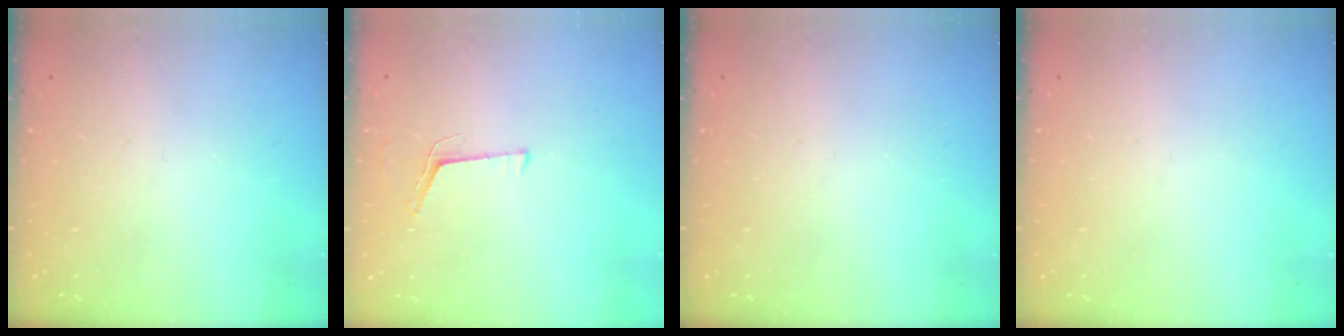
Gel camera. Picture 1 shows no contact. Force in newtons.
{"total": 4.2, "press": 3.5, "slide": 2.3}
{"total": 0.0}
{"total": 0.0}